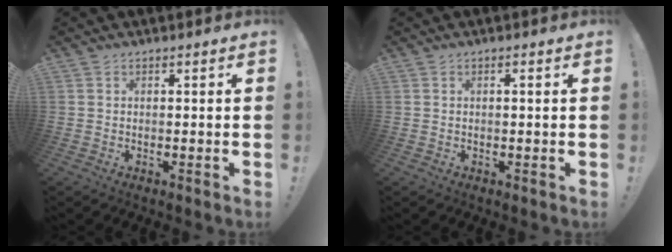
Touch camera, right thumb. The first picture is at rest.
{"total": 0.6, "force": [0.1, -0.2, 0.5], "torque": [-0.002, -0.003, -0.002]}